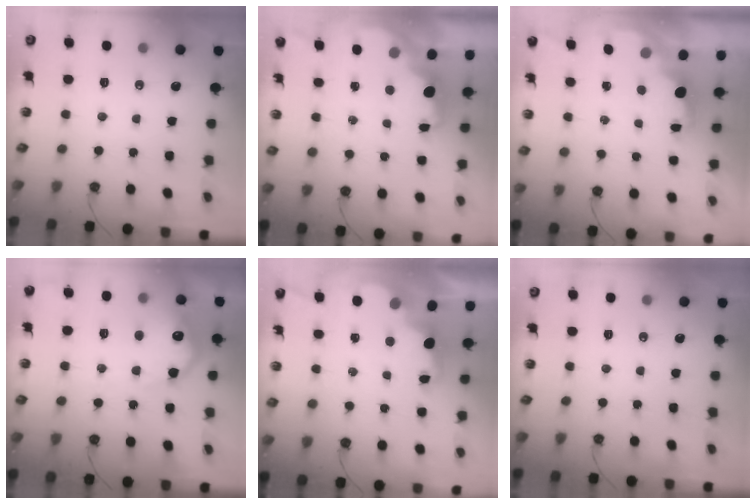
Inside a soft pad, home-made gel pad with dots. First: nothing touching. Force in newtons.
{"total": 2.0, "press": 1.8, "slide": 0.7}
{"total": 1.7, "press": 1.5, "slide": 0.6}
{"total": 15.9, "press": 15.9, "slide": 1.1}
{"total": 2.5, "press": 2.4, "slide": 0.8}
{"total": 0.0}